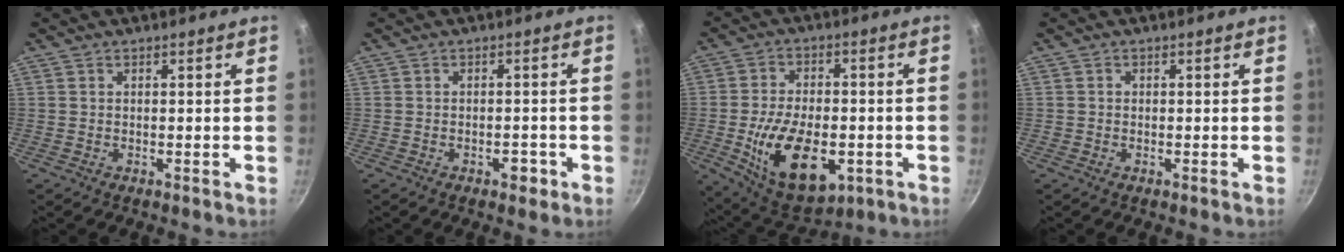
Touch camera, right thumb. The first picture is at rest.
{"total": 2.7, "force": [-1.4, 1.5, 1.7], "torque": [-0.014, 0.016, -0.014]}
{"total": 17.8, "force": [-4.7, 9.9, 14.0], "torque": [-0.221, 0.008, -0.065]}
{"total": 0.6, "force": [-0.1, 0.6, 0.1], "torque": [0.001, 0.002, -0.003]}